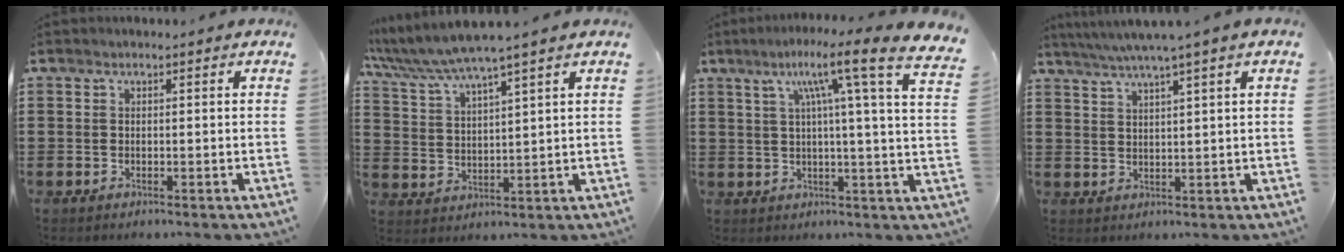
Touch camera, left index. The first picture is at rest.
{"total": 5.6, "force": [4.9, -0.2, 2.8], "torque": [-0.073, -0.023, 0.083]}
{"total": 10.8, "force": [5.7, -0.6, 9.1], "torque": [-0.164, -0.034, 0.072]}
{"total": 3.8, "force": [2.7, -0.7, 2.5], "torque": [-0.054, -0.010, 0.045]}